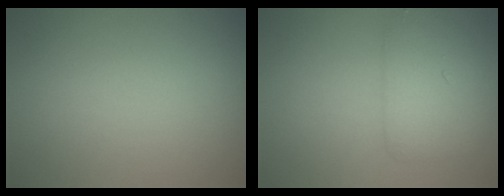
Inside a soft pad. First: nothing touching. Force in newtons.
{"total": 3.4, "press": 3.4, "slide": 0.2}